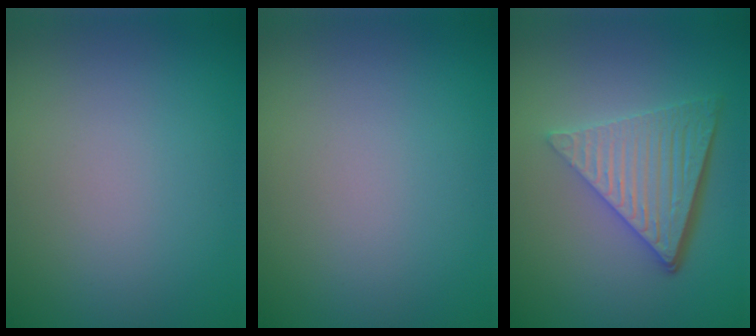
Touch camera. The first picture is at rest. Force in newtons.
{"total": 0.0}
{"total": 6.5, "press": 4.3, "slide": 4.9}